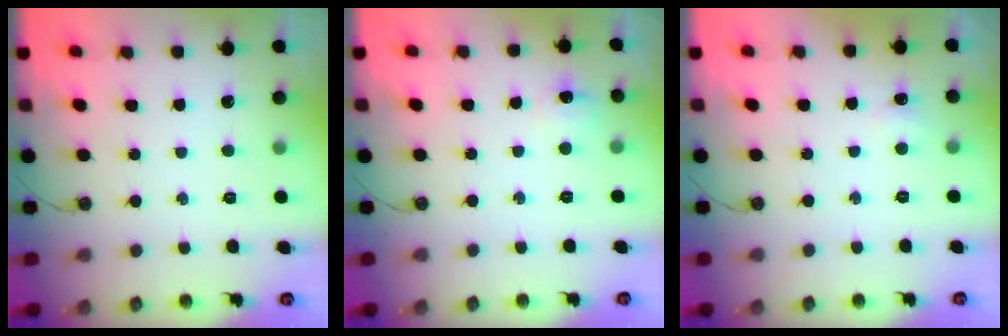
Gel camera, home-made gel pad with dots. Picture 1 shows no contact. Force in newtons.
{"total": 6.0, "press": 5.9, "slide": 0.9}
{"total": 3.9, "press": 3.9, "slide": 0.6}